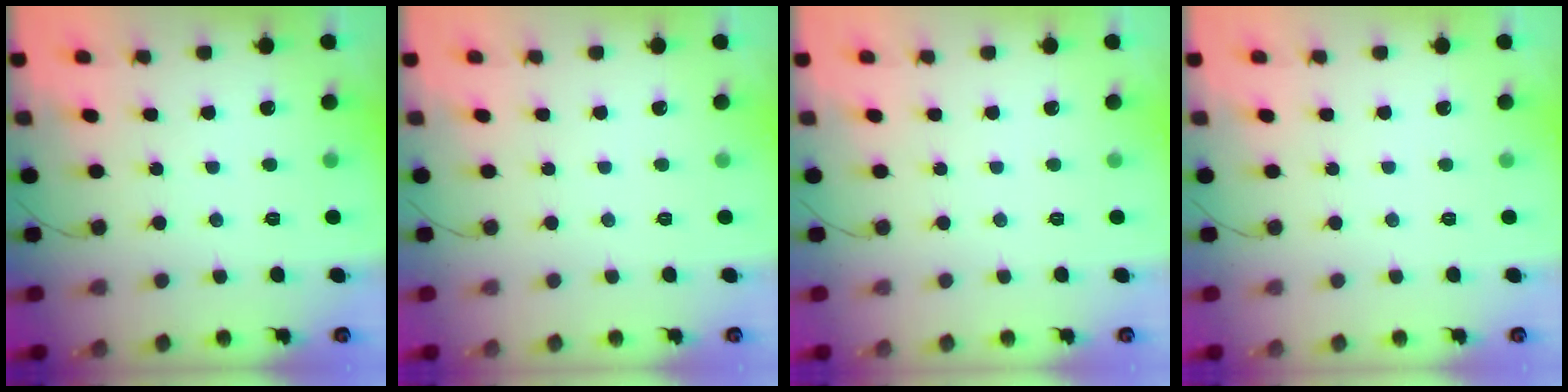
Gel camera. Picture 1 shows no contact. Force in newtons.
{"total": 0.0}
{"total": 0.0}
{"total": 0.0}